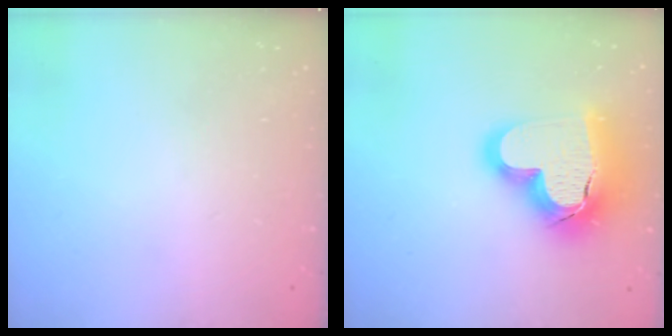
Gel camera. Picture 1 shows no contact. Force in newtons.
{"total": 22.8, "press": 22.6, "slide": 2.2}